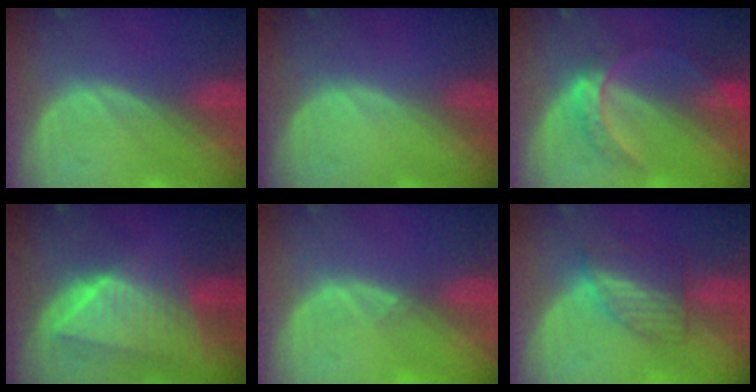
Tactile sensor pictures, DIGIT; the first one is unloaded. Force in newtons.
{"total": 0.0}
{"total": 6.3, "press": 5.4, "slide": 3.2}
{"total": 8.8, "press": 7.9, "slide": 3.9}
{"total": 0.7, "press": 0.5, "slide": 0.4}
{"total": 6.4, "press": 5.7, "slide": 3.0}